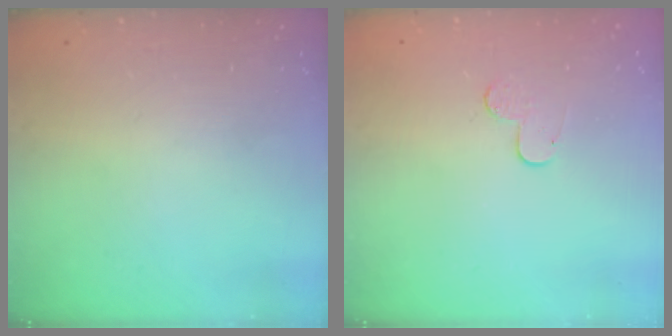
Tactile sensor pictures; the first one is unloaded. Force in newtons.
{"total": 5.5, "press": 5.5, "slide": 0.5}